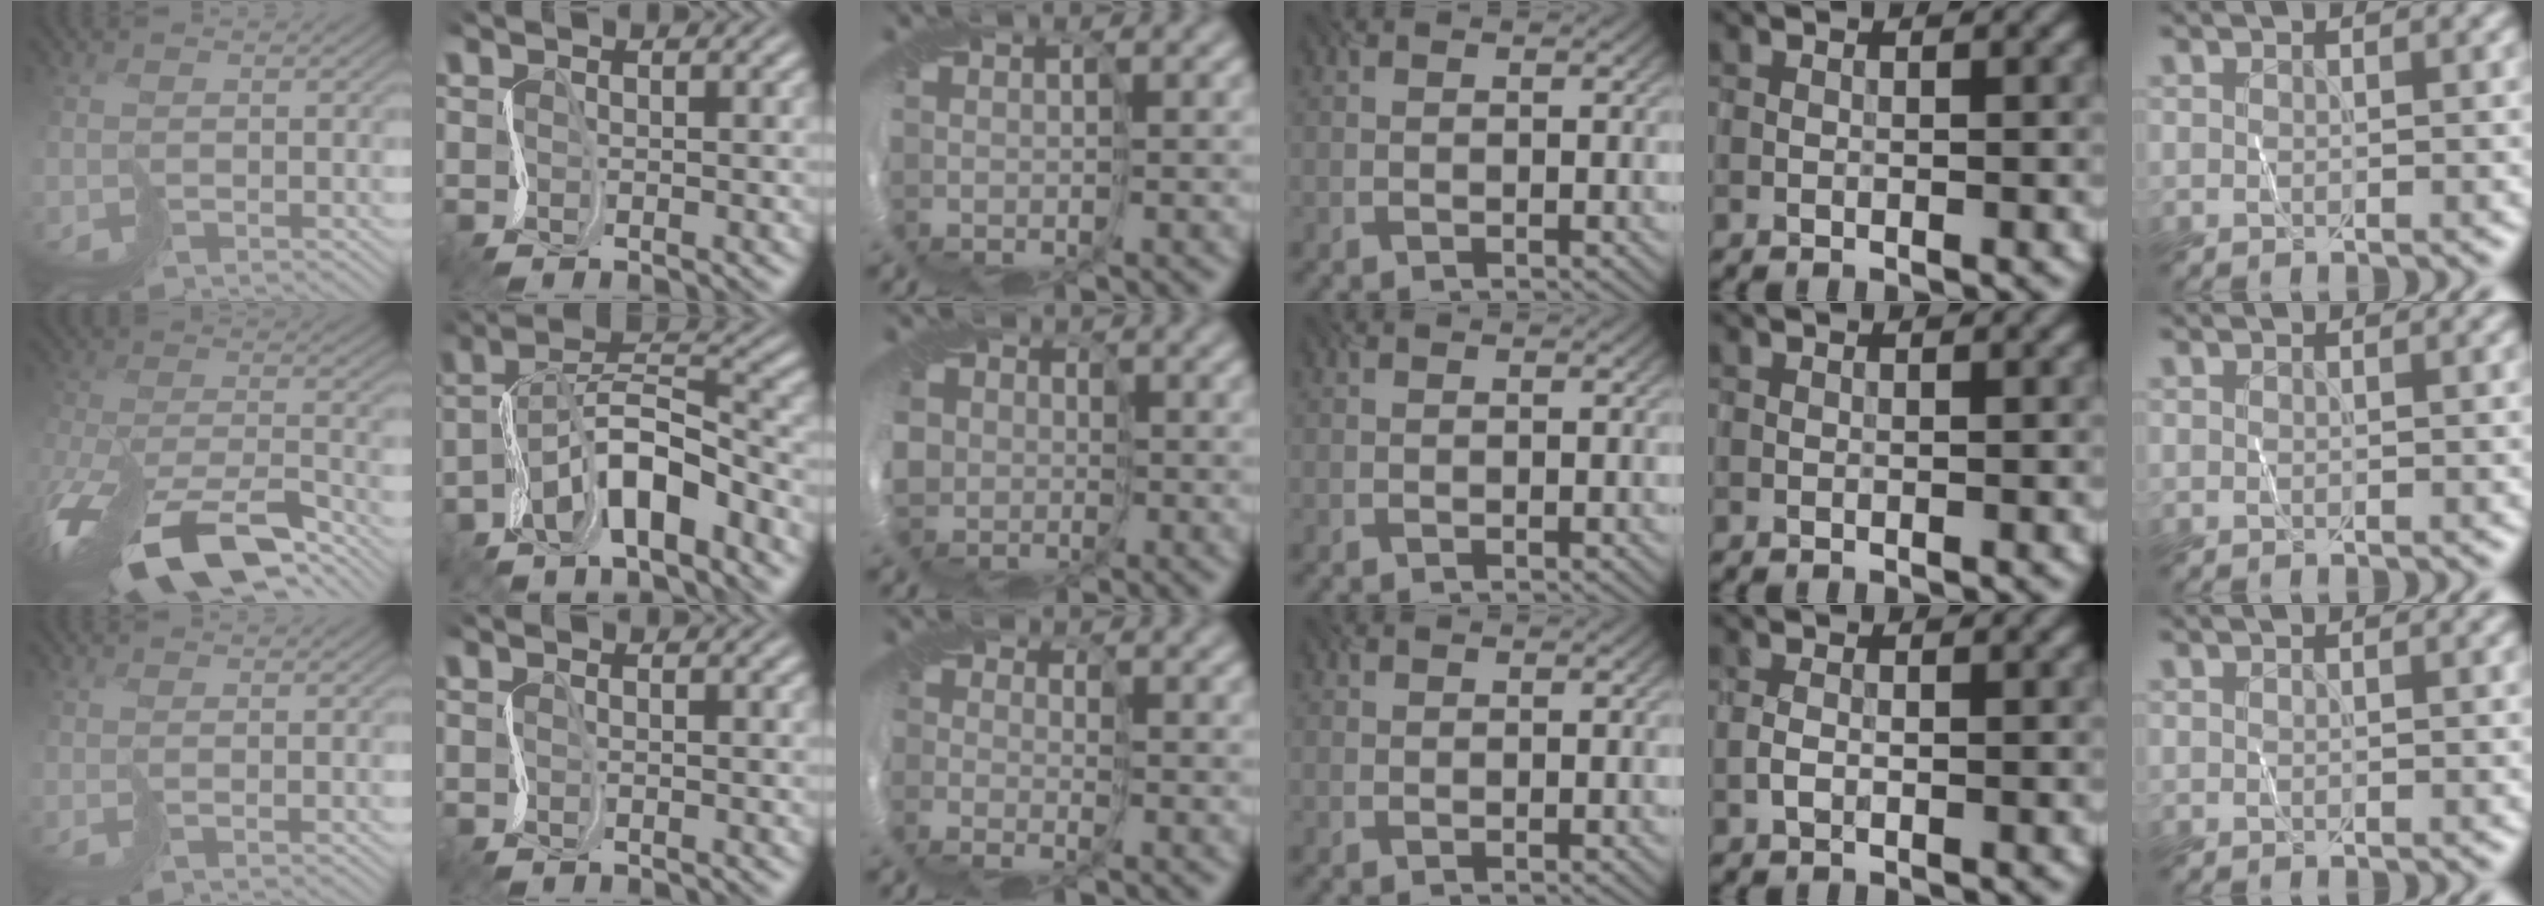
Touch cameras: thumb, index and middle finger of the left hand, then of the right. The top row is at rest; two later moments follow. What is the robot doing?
{"motion": "cut", "object": "receipt paper"}